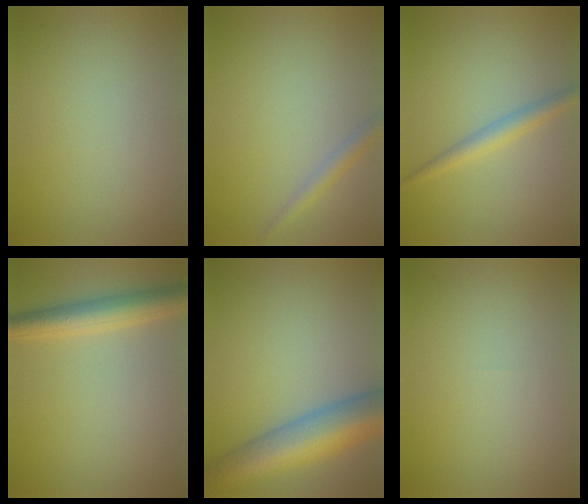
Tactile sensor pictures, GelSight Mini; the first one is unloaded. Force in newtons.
{"total": 1.6, "press": 1.6, "slide": 0.1}
{"total": 2.2, "press": 2.2, "slide": 0.0}
{"total": 4.3, "press": 4.3, "slide": 0.1}
{"total": 10.1, "press": 10.1, "slide": 0.3}
{"total": 0.0}